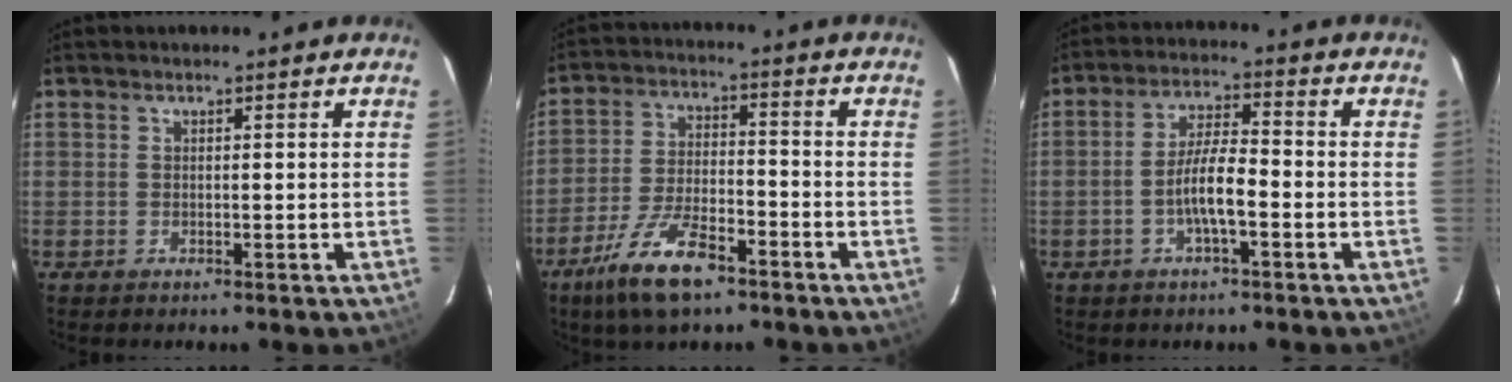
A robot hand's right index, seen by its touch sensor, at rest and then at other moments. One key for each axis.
{"total": 11.9, "fx": -7.9, "fy": 3.9, "fz": 8.0, "tx": -0.176, "ty": -0.011, "tz": -0.145}
{"total": 6.5, "fx": -2.5, "fy": 1.1, "fz": 5.9, "tx": -0.117, "ty": 0.007, "tz": -0.044}